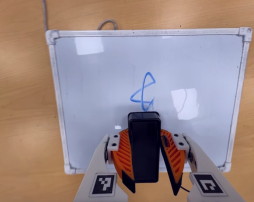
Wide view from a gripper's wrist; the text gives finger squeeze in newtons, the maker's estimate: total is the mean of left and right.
{"total": 9.2, "left": 9.0, "right": 9.5}